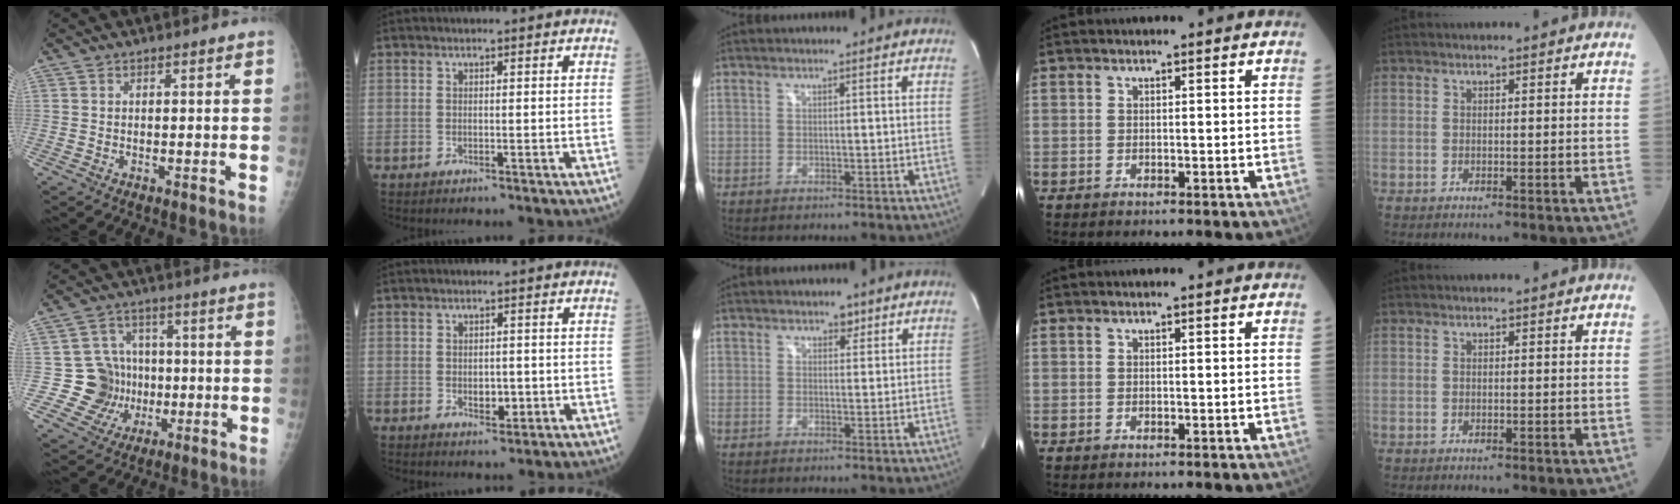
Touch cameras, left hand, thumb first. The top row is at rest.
{"thumb": {"total": 9.6, "force": [-0.8, 9.3, 2.0], "torque": [0.022, 0.022, -0.009]}, "index": {"total": 2.3, "force": [-0.5, 1.5, 1.7], "torque": [-0.025, 0.001, -0.004]}, "middle": {"total": 1.5, "force": [1.0, 1.0, 0.6], "torque": [-0.007, 0.003, 0.013]}}